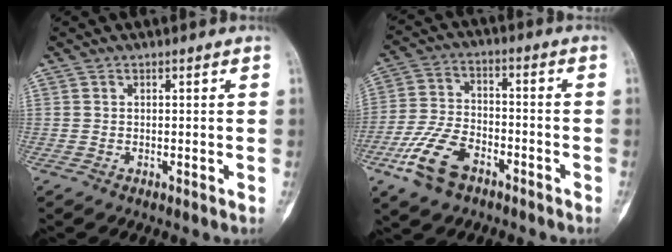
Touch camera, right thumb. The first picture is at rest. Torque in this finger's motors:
{"motor_torque": [-0.08, 0.71, 0.34, 0.28, 0.09]}